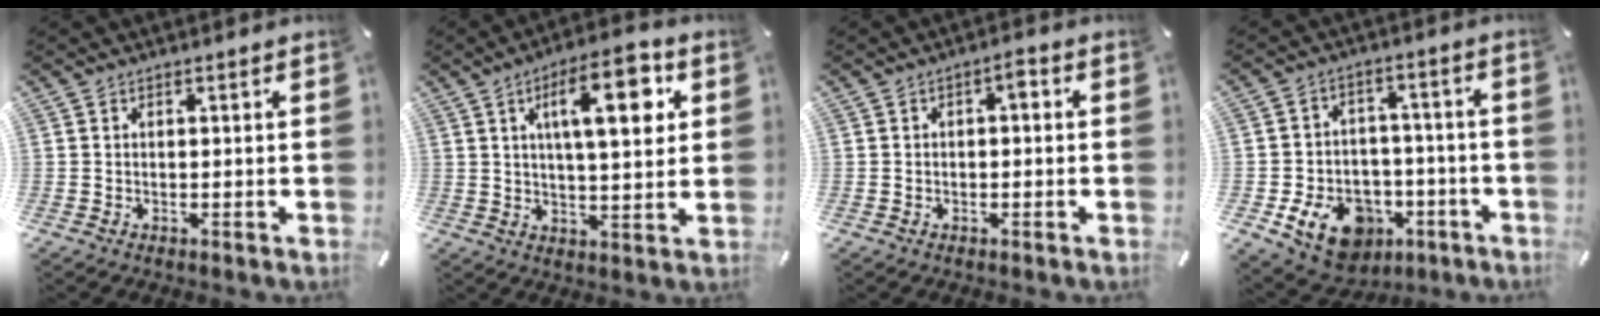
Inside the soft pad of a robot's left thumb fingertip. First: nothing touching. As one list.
[{"total": 15.1, "force": [5.3, 5.4, 13.1], "torque": [-0.197, -0.008, 0.078]}, {"total": 2.8, "force": [-0.3, 1.4, 2.4], "torque": [-0.038, 0.010, -0.012]}, {"total": 13.3, "force": [-5.7, 10.0, 6.6], "torque": [-0.095, 0.039, -0.088]}]